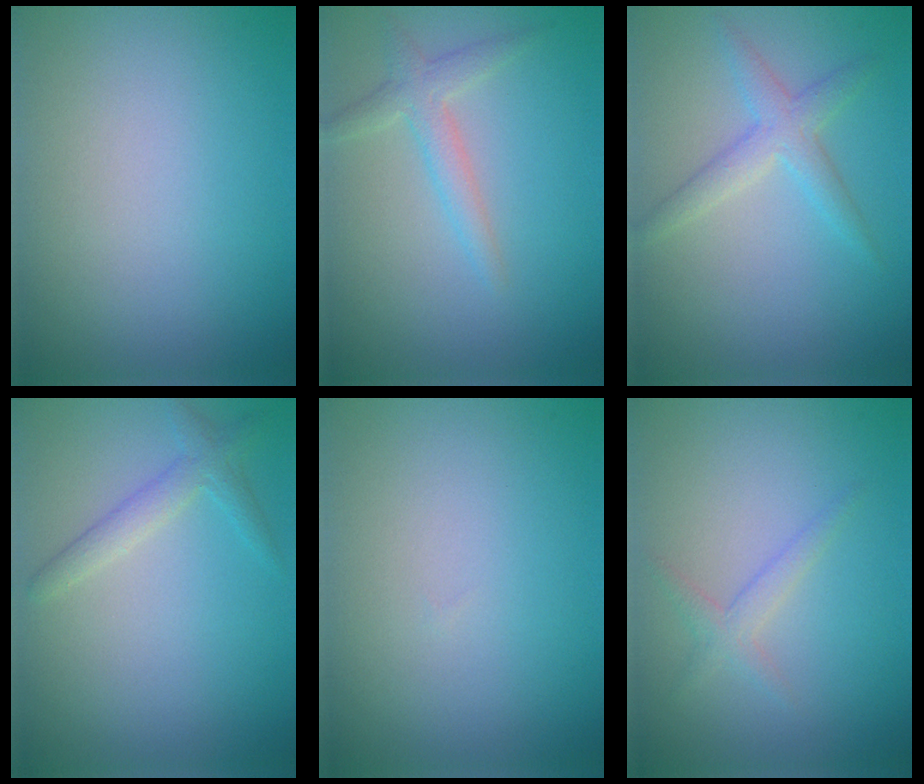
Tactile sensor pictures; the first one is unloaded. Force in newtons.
{"total": 2.2, "press": 2.2, "slide": 0.1}
{"total": 2.5, "press": 2.5, "slide": 0.2}
{"total": 1.9, "press": 1.9, "slide": 0.1}
{"total": 0.0}
{"total": 1.3, "press": 1.3, "slide": 0.1}